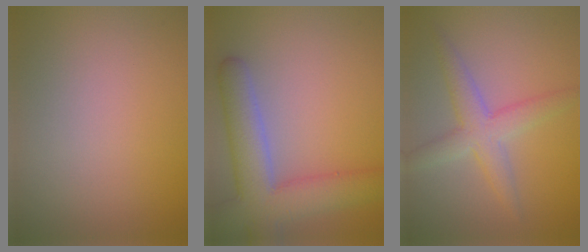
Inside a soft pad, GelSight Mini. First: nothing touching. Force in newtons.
{"total": 7.5, "press": 7.4, "slide": 0.7}
{"total": 3.8, "press": 3.8, "slide": 0.1}